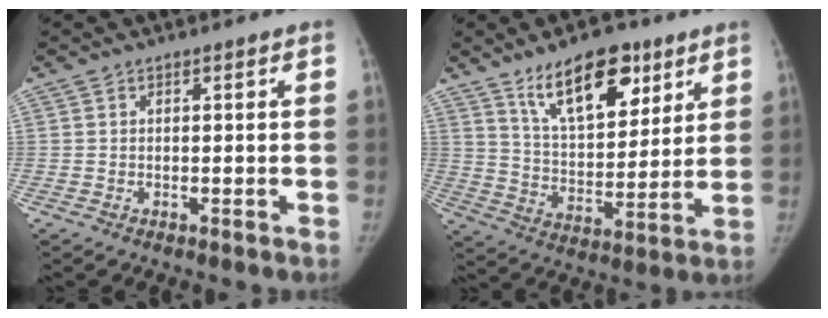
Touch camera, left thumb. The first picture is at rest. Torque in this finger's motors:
{"motor_torque": [0.36, 0.16, 1.05, -0.87, 0.09]}